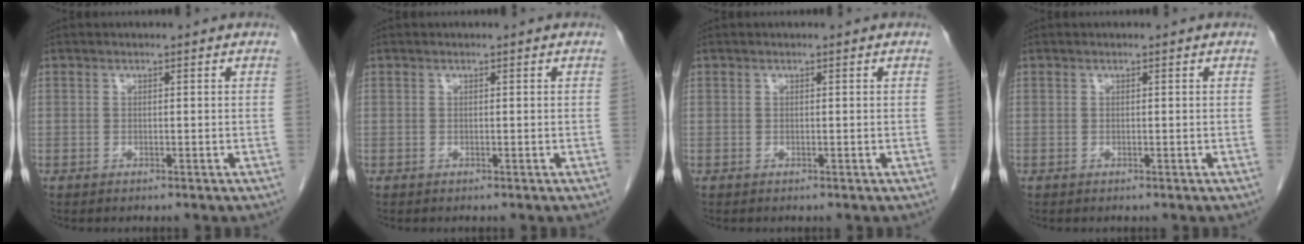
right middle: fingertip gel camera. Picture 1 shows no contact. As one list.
[{"total": 0.0}, {"total": 0.0}, {"total": 0.0}]